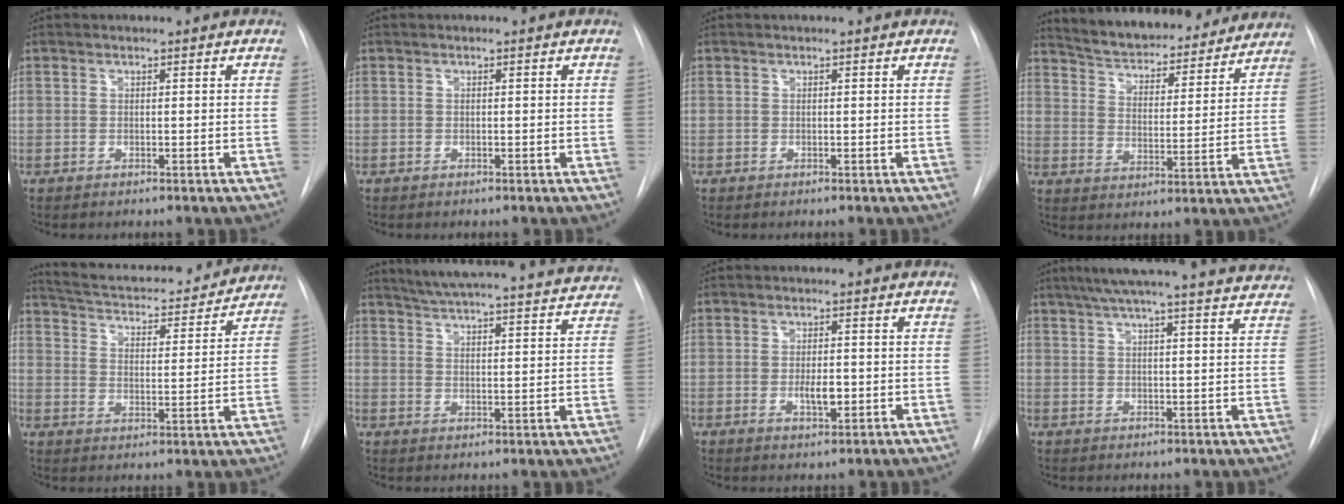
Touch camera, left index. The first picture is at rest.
{"total": 0.0}
{"total": 0.6, "force": [0.6, 0.0, 0.2], "torque": [-0.002, 0.005, 0.008]}
{"total": 22.3, "force": [20.3, 5.7, 7.2], "torque": [-0.109, -0.004, 0.276]}
{"total": 21.3, "force": [19.7, 4.5, 6.8], "torque": [-0.107, -0.006, 0.266]}
{"total": 27.3, "force": [25.4, 2.8, 9.6], "torque": [-0.156, -0.047, 0.315]}
{"total": 3.2, "force": [-0.6, 1.2, 2.9], "torque": [-0.049, -0.001, -0.007]}
{"total": 22.7, "force": [20.7, 1.2, 9.3], "torque": [-0.143, -0.020, 0.250]}